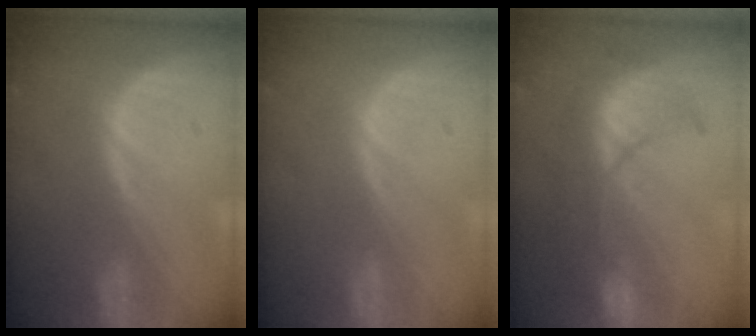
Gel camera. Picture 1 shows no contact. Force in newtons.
{"total": 0.0}
{"total": 10.3, "press": 9.0, "slide": 5.0}